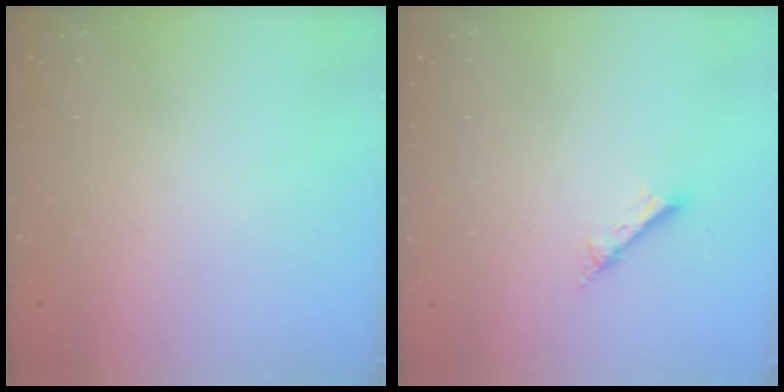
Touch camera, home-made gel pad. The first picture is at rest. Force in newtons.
{"total": 7.9, "press": 7.8, "slide": 0.8}